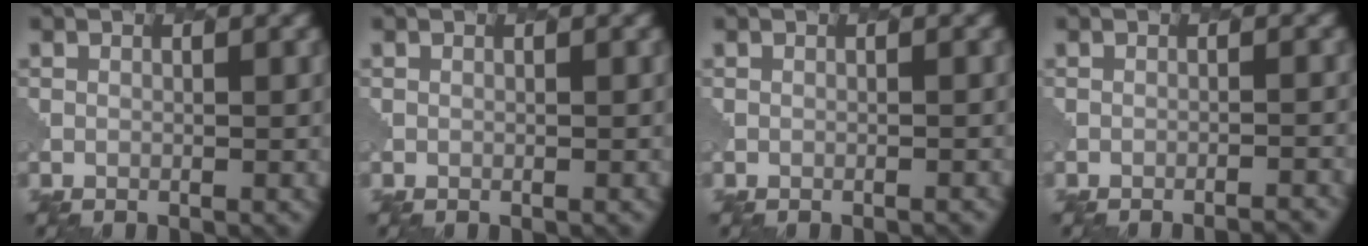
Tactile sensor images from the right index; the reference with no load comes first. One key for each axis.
{"total": 0.0}
{"total": 0.7, "fx": -0.7, "fy": 0.1, "fz": 0.1, "tx": 0.007, "ty": 0.000, "tz": -0.009}
{"total": 2.9, "fx": -2.8, "fy": 0.4, "fz": 1.0, "tx": -0.002, "ty": 0.015, "tz": -0.040}